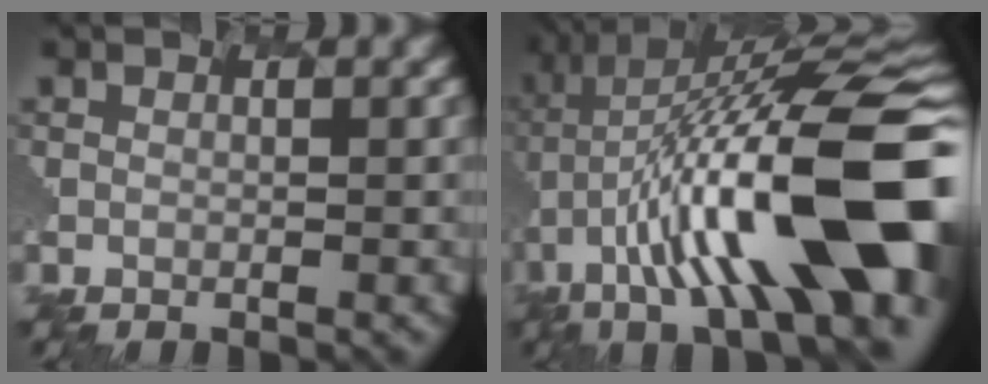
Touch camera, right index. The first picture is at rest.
{"total": 15.6, "force": [-2.6, 4.6, 14.7], "torque": [-0.261, 0.034, -0.046]}